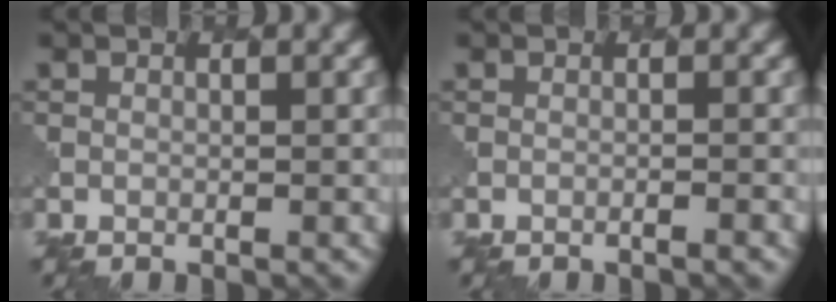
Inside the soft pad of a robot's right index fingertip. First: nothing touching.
{"total": 0.9, "force": [-0.6, 0.2, 0.7], "torque": [-0.002, 0.000, -0.016]}